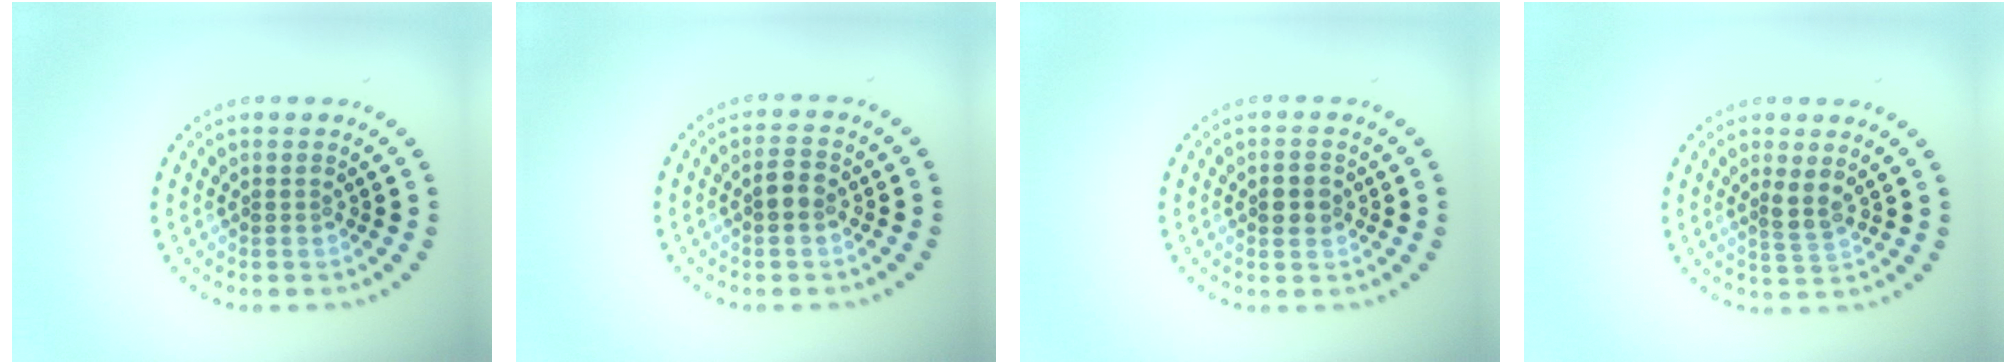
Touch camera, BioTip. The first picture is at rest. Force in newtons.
{"total": 1.9, "press": 1.9, "slide": 0.2}
{"total": 2.3, "press": 2.3, "slide": 0.1}
{"total": 1.9, "press": 1.4, "slide": 1.2}